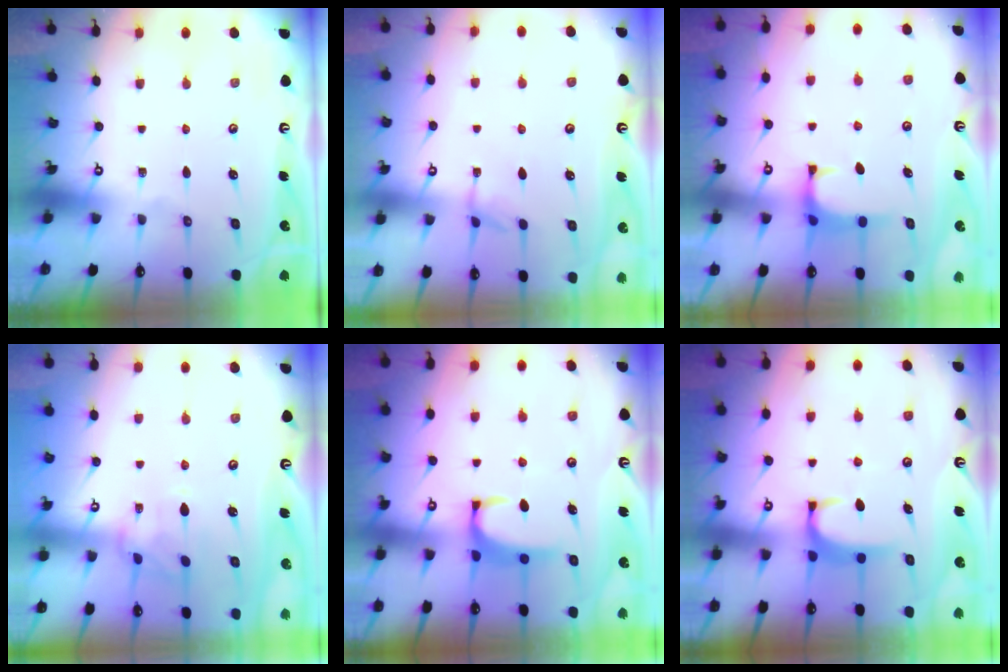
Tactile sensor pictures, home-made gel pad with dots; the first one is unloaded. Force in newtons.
{"total": 2.7, "press": 2.7, "slide": 0.5}
{"total": 0.5, "press": 0.4, "slide": 0.3}
{"total": 2.4, "press": 2.2, "slide": 1.2}
{"total": 2.4, "press": 2.3, "slide": 0.7}
{"total": 1.8, "press": 1.7, "slide": 0.5}